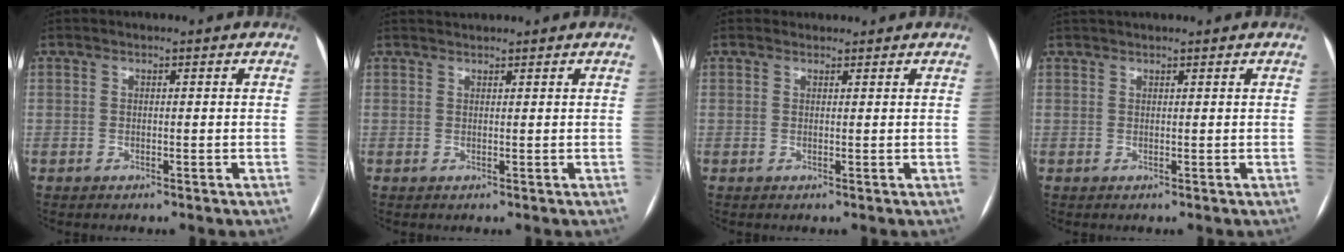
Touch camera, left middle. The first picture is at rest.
{"total": 1.5, "force": [1.5, 0.0, 0.1], "torque": [-0.004, 0.020, 0.032]}
{"total": 1.1, "force": [1.0, 0.5, -0.2], "torque": [-0.001, 0.011, 0.015]}
{"total": 3.3, "force": [3.0, 0.5, 1.3], "torque": [-0.017, 0.036, 0.051]}